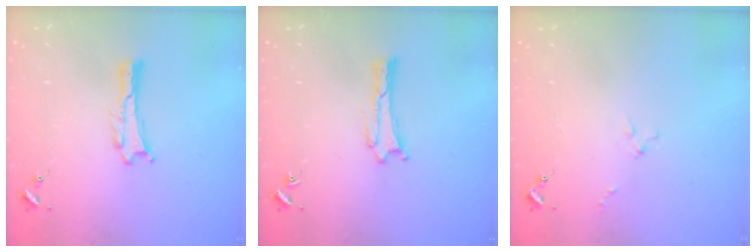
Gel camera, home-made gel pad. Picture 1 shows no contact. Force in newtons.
{"total": 0.0}
{"total": 1.3, "press": 1.2, "slide": 0.1}